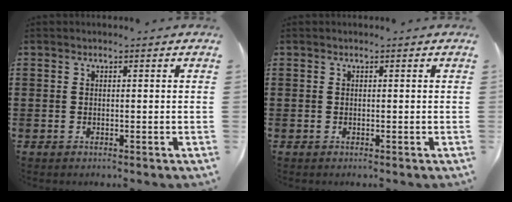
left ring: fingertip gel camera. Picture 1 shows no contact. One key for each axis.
{"total": 0.0}